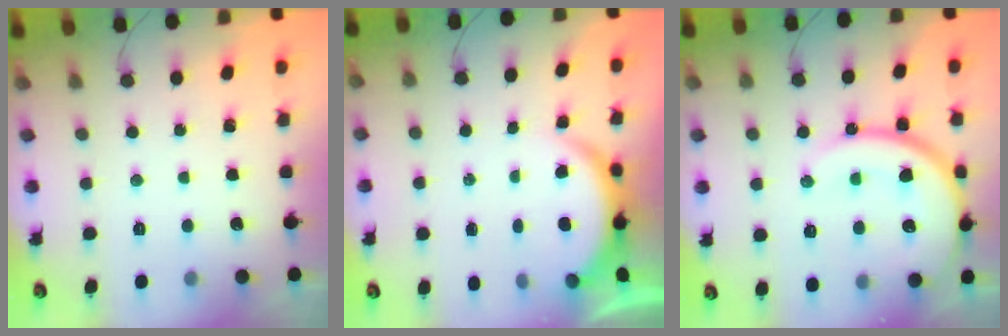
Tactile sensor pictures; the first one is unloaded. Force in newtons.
{"total": 5.1, "press": 5.1, "slide": 0.6}
{"total": 18.2, "press": 18.1, "slide": 2.0}